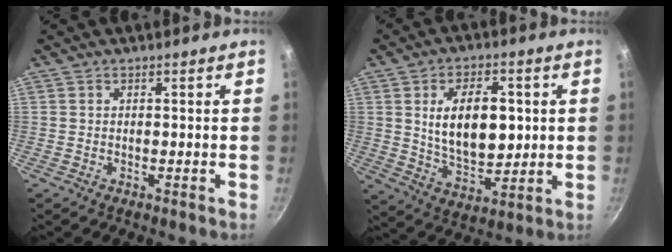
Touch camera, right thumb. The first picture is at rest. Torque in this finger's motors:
{"motor_torque": [-0.33, 0.82, 0.21, 0.50, 0.13]}